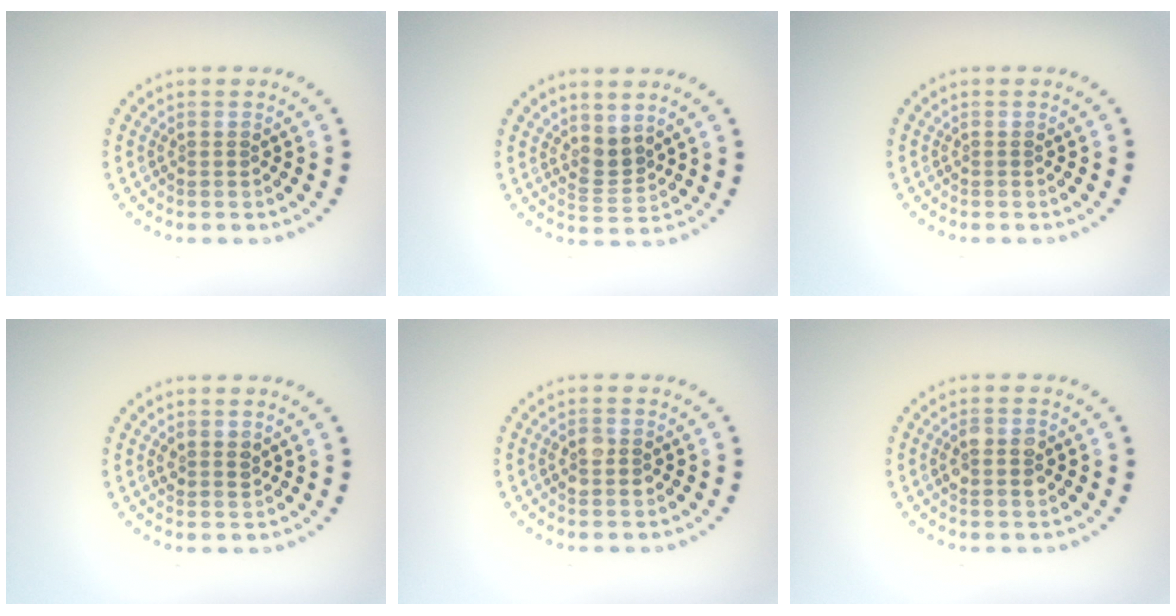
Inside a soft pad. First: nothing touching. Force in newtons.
{"total": 2.3, "press": 1.8, "slide": 1.5}
{"total": 0.0}
{"total": 1.3, "press": 1.1, "slide": 0.7}
{"total": 2.1, "press": 2.1, "slide": 0.1}
{"total": 2.2, "press": 2.2, "slide": 0.3}